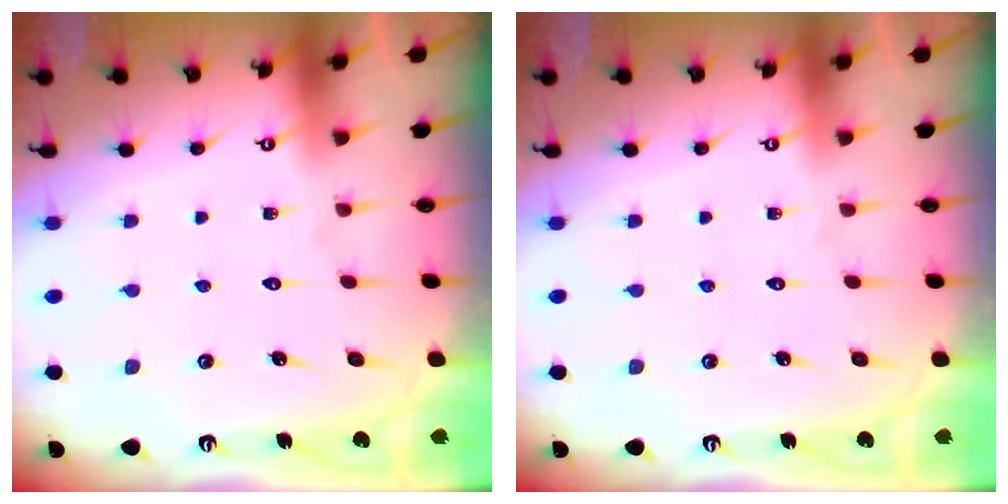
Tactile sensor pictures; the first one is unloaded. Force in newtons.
{"total": 0.0}